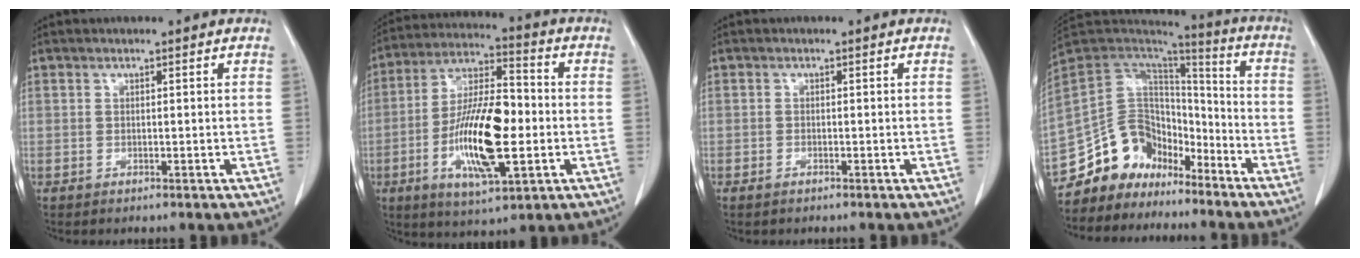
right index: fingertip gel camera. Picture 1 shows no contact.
{"total": 16.0, "force": [-3.2, 4.5, 15.0], "torque": [-0.291, 0.001, -0.055]}
{"total": 0.9, "force": [-0.7, 0.3, 0.4], "torque": [-0.011, -0.001, -0.009]}
{"total": 13.6, "force": [-11.0, 7.6, 2.6], "torque": [-0.043, 0.083, -0.199]}